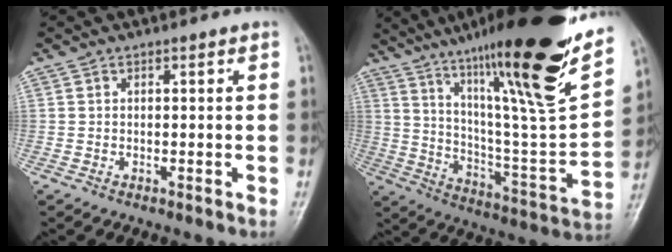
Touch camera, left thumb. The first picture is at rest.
{"total": 32.7, "force": [20.0, 4.8, 25.5], "torque": [-0.380, -0.059, 0.325]}